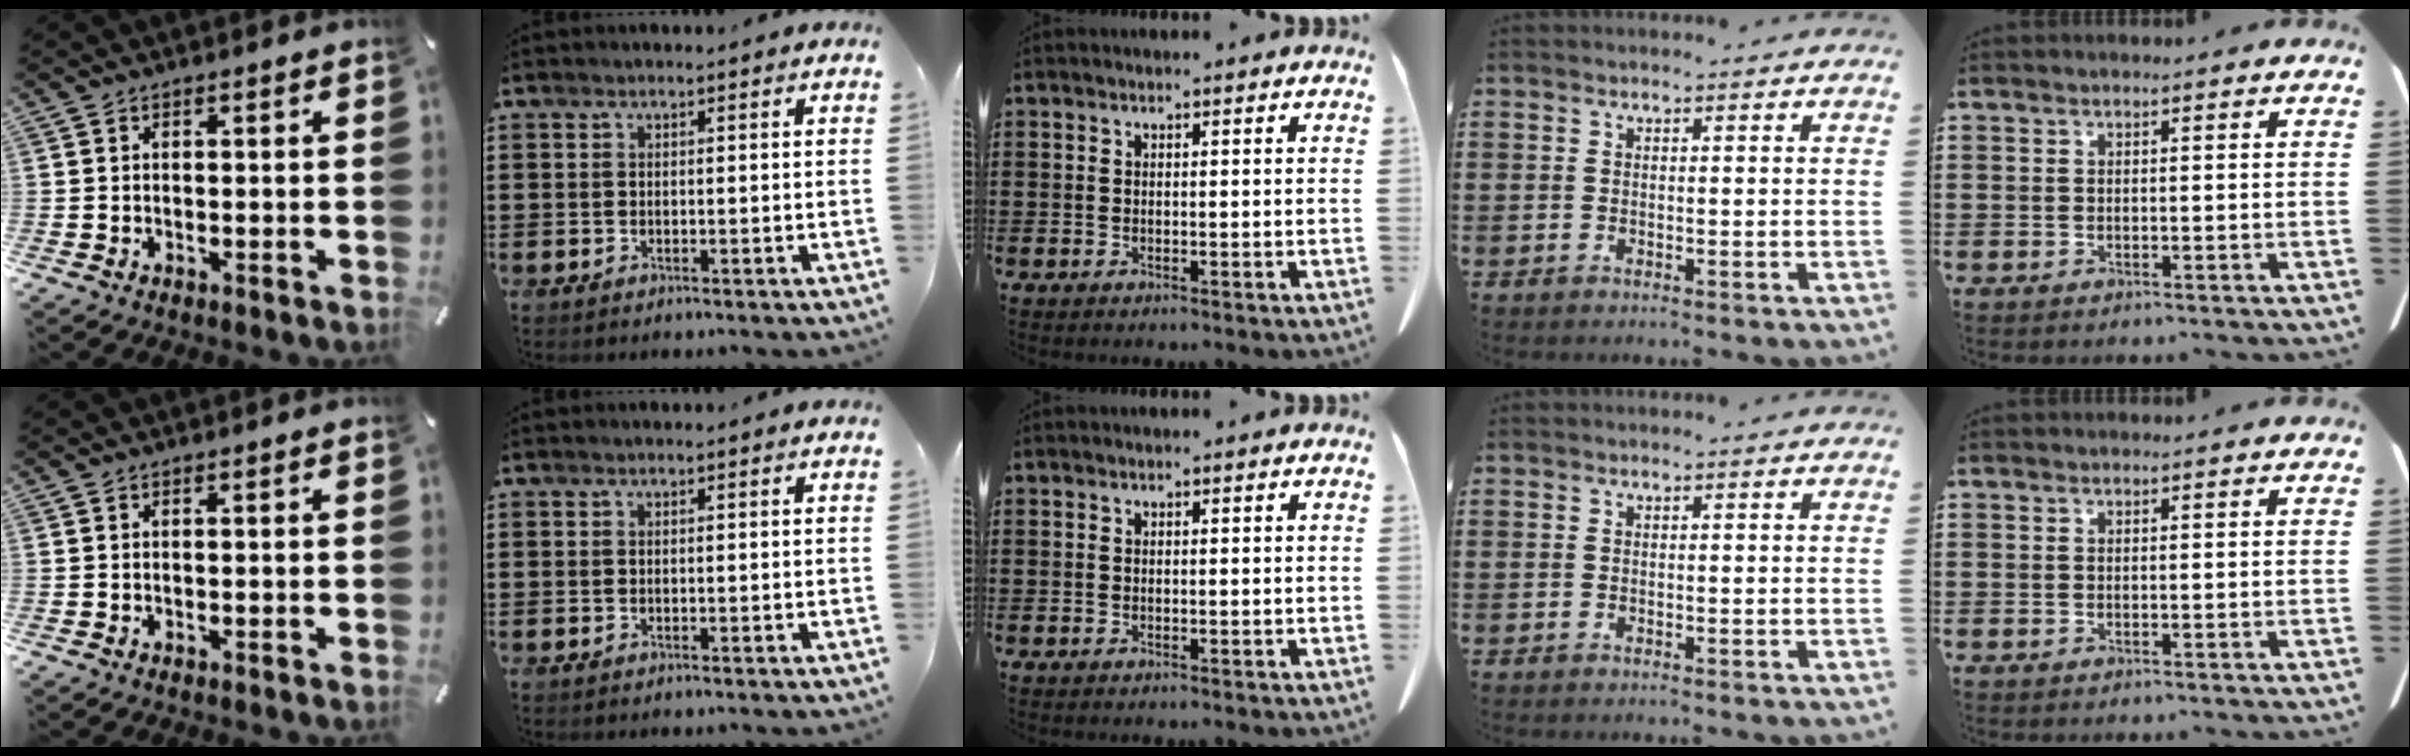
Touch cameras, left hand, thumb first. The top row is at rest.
{}